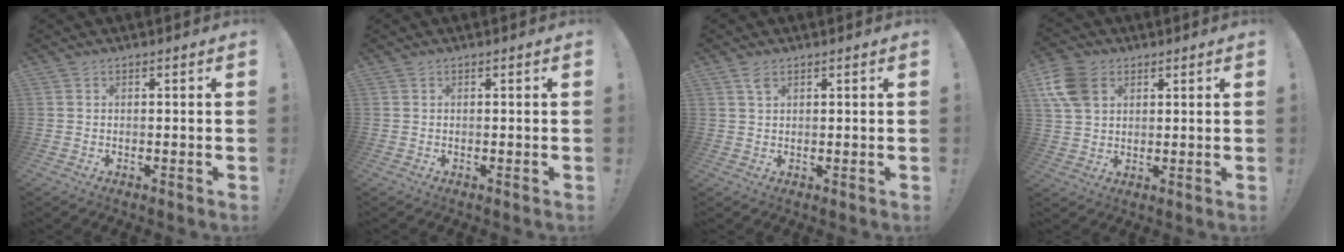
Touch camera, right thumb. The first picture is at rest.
{"total": 0.0}
{"total": 2.6, "force": [1.5, 1.0, 1.9], "torque": [-0.035, -0.002, 0.027]}
{"total": 10.4, "force": [4.0, 7.5, 6.0], "torque": [-0.112, -0.001, 0.081]}